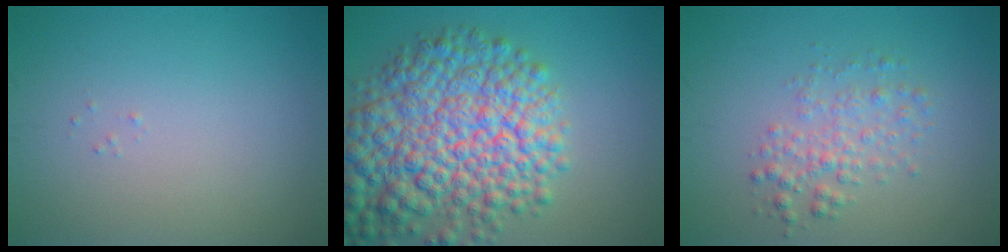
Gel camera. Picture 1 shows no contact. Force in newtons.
{"total": 11.5, "press": 11.5, "slide": 0.4}
{"total": 2.6, "press": 2.6, "slide": 0.1}